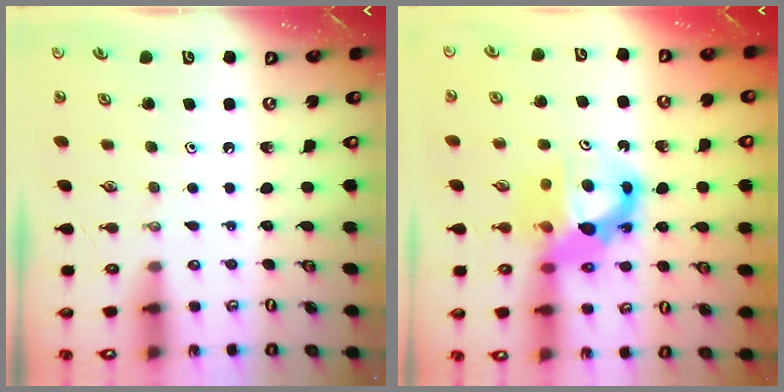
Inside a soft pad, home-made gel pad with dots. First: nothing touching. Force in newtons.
{"total": 12.9, "press": 12.8, "slide": 1.5}